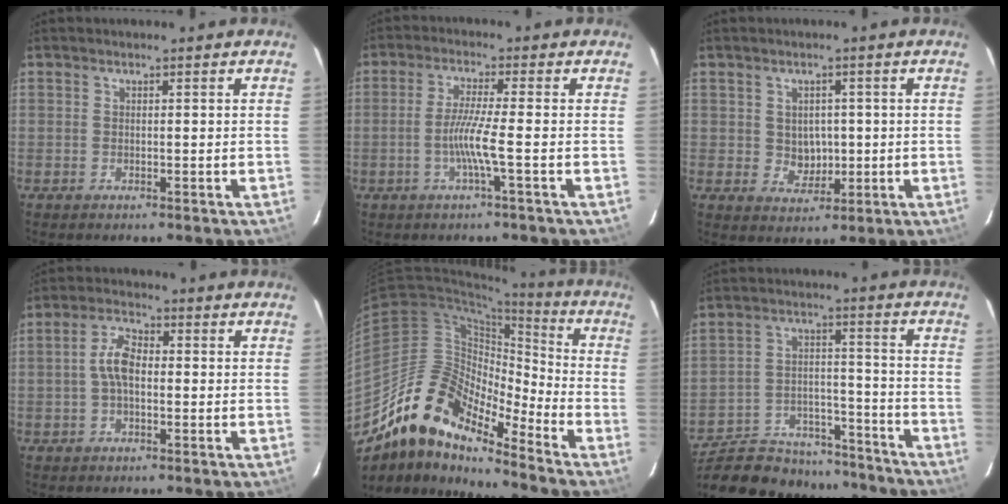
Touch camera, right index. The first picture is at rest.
{"total": 5.4, "force": [-1.7, -1.2, 5.0], "torque": [-0.106, -0.006, -0.035]}
{"total": 4.3, "force": [0.2, 3.9, 1.7], "torque": [-0.032, 0.006, 0.013]}
{"total": 5.3, "force": [-0.4, 2.7, 4.5], "torque": [-0.093, 0.015, -0.007]}
{"total": 15.9, "force": [-12.8, 4.8, 8.2], "torque": [-0.132, -0.001, -0.257]}
{"total": 26.2, "force": [-22.1, 9.9, 9.8], "torque": [-0.204, 0.014, -0.305]}